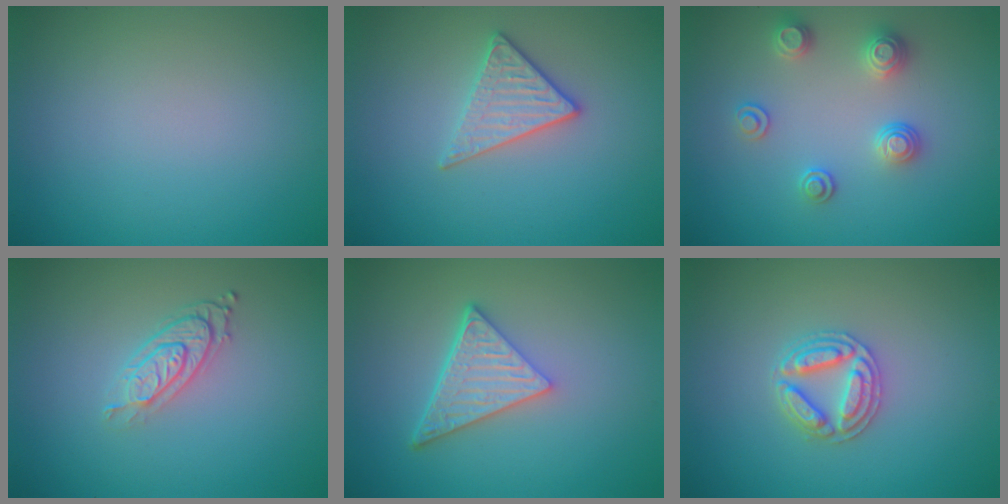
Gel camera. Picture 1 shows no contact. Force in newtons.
{"total": 2.7, "press": 2.6, "slide": 1.0}
{"total": 2.7, "press": 2.6, "slide": 0.3}
{"total": 3.2, "press": 2.3, "slide": 2.3}
{"total": 5.0, "press": 3.6, "slide": 3.5}
{"total": 2.9, "press": 2.9, "slide": 0.5}